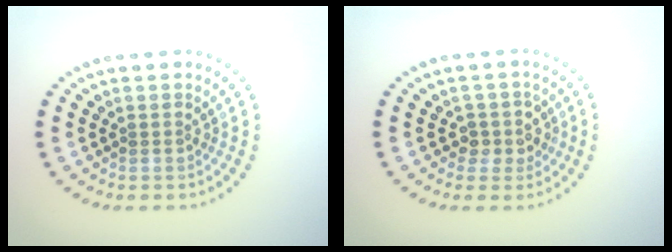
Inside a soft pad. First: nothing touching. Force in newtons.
{"total": 2.4, "press": 2.0, "slide": 1.3}